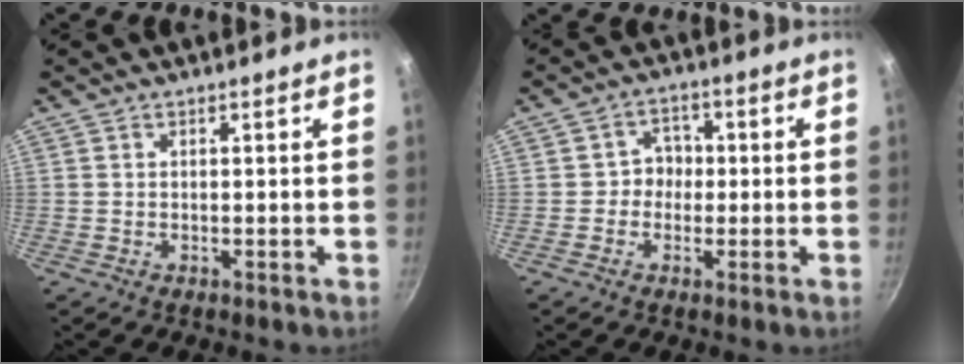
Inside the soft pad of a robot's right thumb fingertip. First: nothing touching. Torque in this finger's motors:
{"motor_torque": [-0.18, -0.18, 0.16, 0.11, 0.08]}